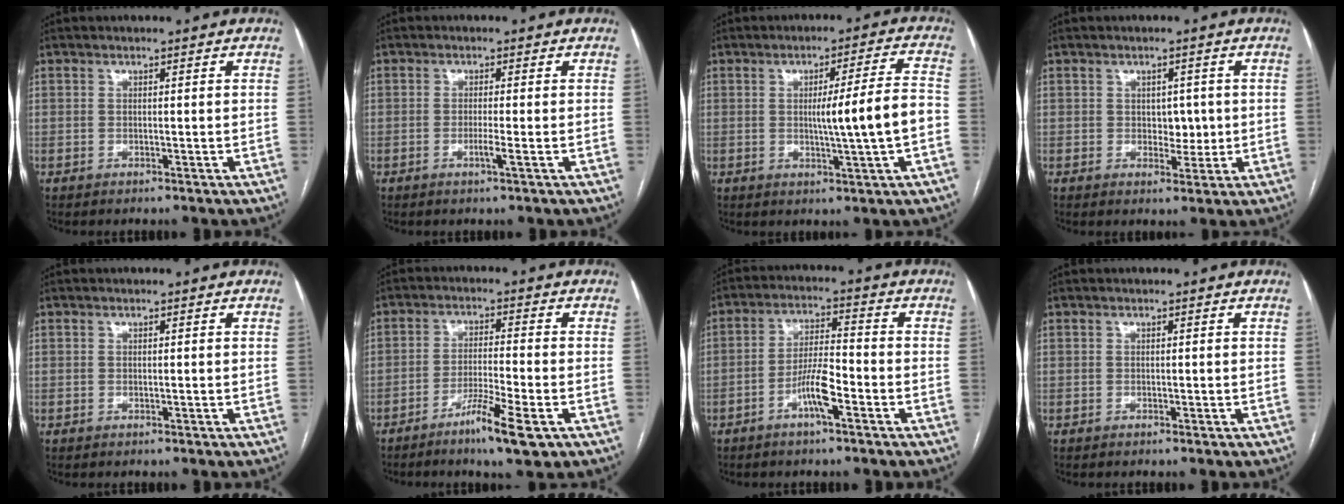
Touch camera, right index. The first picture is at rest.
{"total": 1.9, "force": [-0.7, -0.4, 1.8], "torque": [-0.035, -0.004, -0.014]}
{"total": 9.1, "force": [-1.0, -0.7, 9.1], "torque": [-0.134, 0.003, -0.012]}
{"total": 3.2, "force": [0.2, 2.2, 2.3], "torque": [-0.024, 0.002, 0.006]}
{"total": 0.0}
{"total": 7.6, "force": [-4.3, 0.3, 6.3], "torque": [-0.113, -0.013, -0.073]}
{"total": 6.6, "force": [-3.2, 0.9, 5.7], "torque": [-0.115, 0.006, -0.058]}
{"total": 0.0}